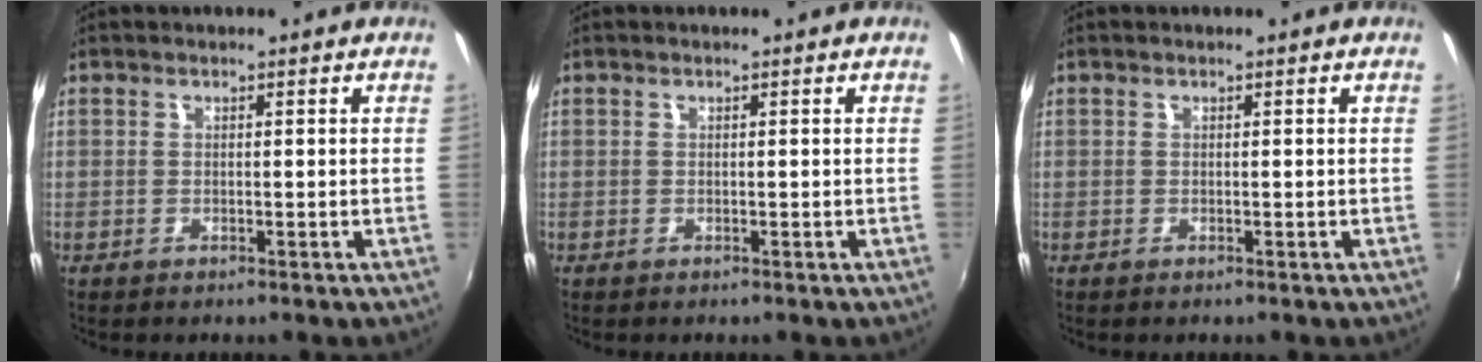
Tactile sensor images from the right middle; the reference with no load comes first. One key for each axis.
{"total": 0.0}
{"total": 0.0}